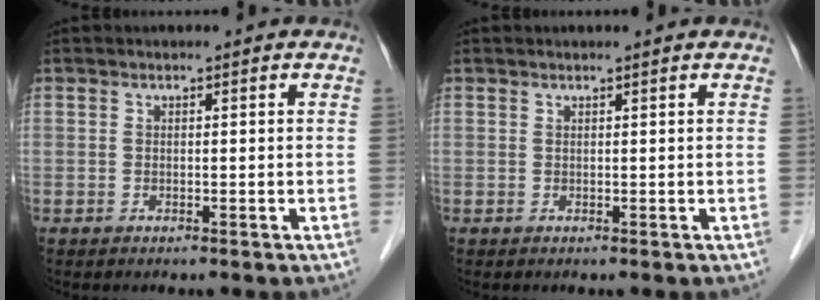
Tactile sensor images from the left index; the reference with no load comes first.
{"total": 0.0}